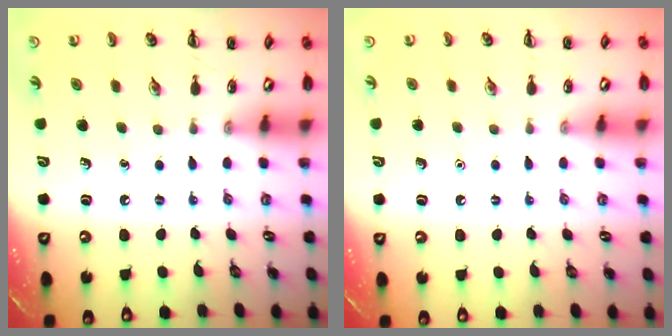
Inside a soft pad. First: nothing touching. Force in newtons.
{"total": 1.6, "press": 1.6, "slide": 0.1}